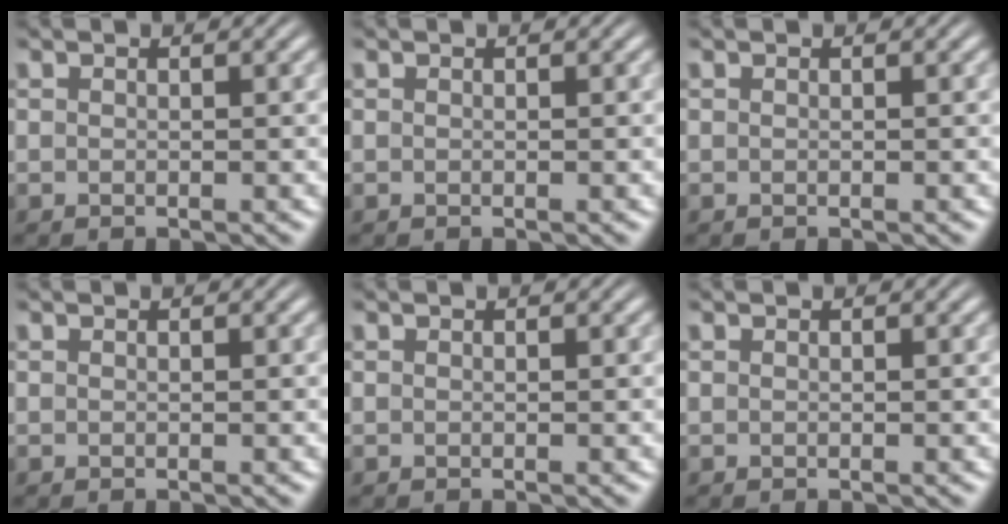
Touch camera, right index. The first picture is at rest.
{"total": 0.0}
{"total": 0.0}
{"total": 0.0}
{"total": 0.0}
{"total": 0.0}